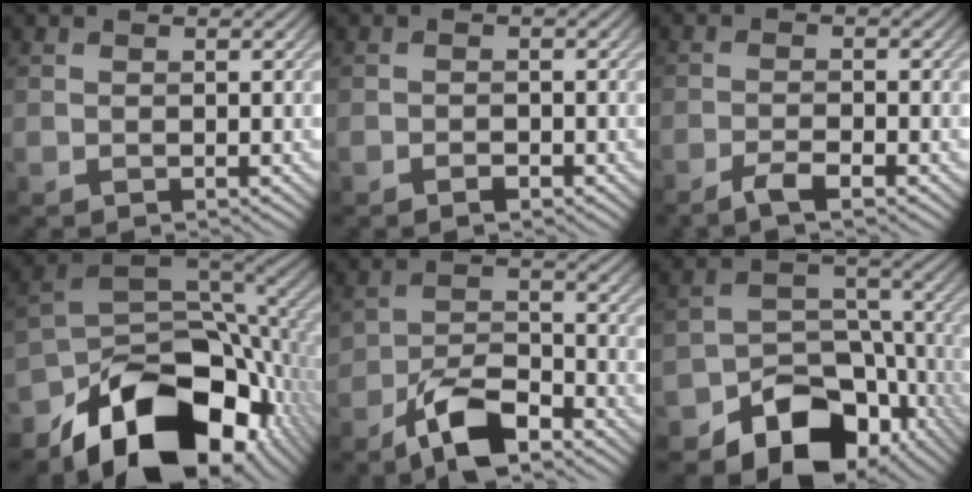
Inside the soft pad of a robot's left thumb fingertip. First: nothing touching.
{"total": 0.7, "force": [-0.6, 0.4, 0.2], "torque": [0.002, 0.002, -0.010]}
{"total": 2.9, "force": [-2.2, 0.3, 2.0], "torque": [-0.037, 0.003, -0.047]}
{"total": 17.1, "force": [-9.3, 9.8, 10.5], "torque": [-0.190, -0.040, -0.138]}
{"total": 7.1, "force": [-4.7, 3.2, 4.3], "torque": [-0.073, 0.008, -0.094]}
{"total": 11.9, "force": [-7.2, 7.7, 5.4], "torque": [-0.076, -0.009, -0.128]}